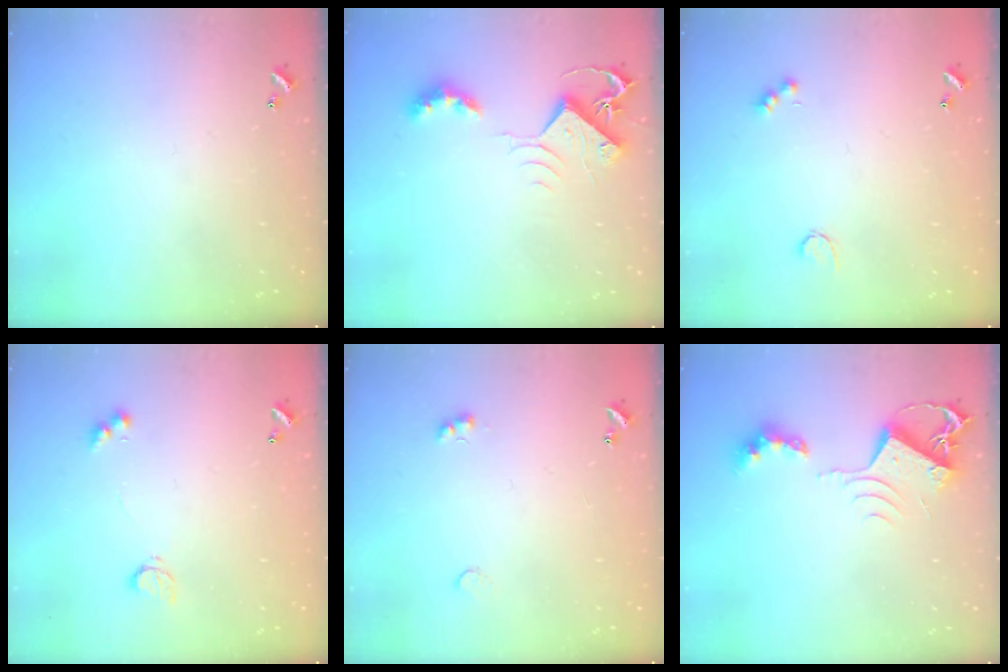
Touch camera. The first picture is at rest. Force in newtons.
{"total": 7.1, "press": 7.1, "slide": 1.0}
{"total": 4.4, "press": 4.3, "slide": 0.9}
{"total": 3.6, "press": 3.6, "slide": 0.6}
{"total": 3.8, "press": 3.7, "slide": 0.6}
{"total": 10.1, "press": 10.1, "slide": 0.9}